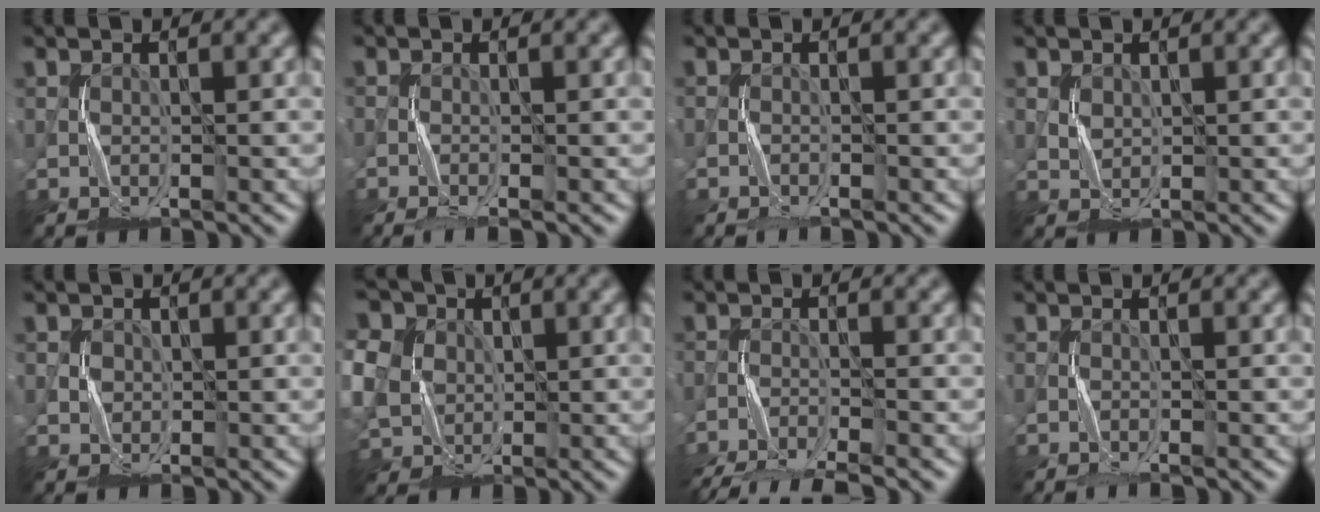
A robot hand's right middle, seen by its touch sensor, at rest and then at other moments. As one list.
[{"total": 2.1, "force": [-1.6, 0.1, 1.3], "torque": [-0.025, -0.004, -0.032]}, {"total": 1.0, "force": [-0.9, 0.1, 0.2], "torque": [-0.003, -0.002, -0.020]}, {"total": 0.7, "force": [0.4, 0.6, 0.1], "torque": [-0.005, -0.003, 0.014]}, {"total": 1.0, "force": [0.0, 1.0, -0.2], "torque": [0.003, -0.003, 0.004]}, {"total": 10.8, "force": [2.2, 9.1, 5.4], "torque": [-0.135, 0.025, 0.019]}, {"total": 7.6, "force": [-7.1, 0.8, 2.6], "torque": [-0.045, -0.018, -0.120]}, {"total": 1.0, "force": [-1.0, 0.1, 0.3], "torque": [-0.004, -0.002, -0.020]}]